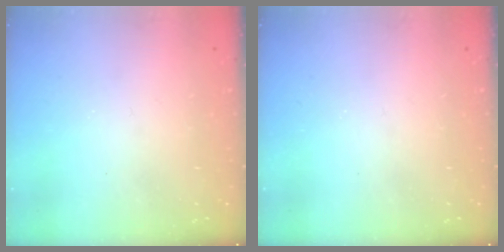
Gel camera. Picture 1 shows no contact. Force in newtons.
{"total": 0.0}